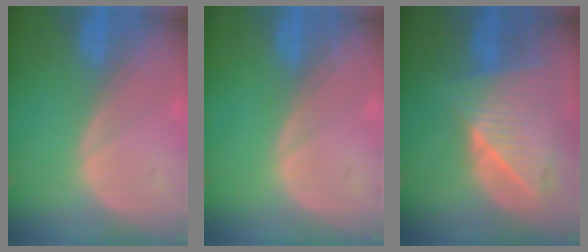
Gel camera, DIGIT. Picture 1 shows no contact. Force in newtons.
{"total": 0.0}
{"total": 9.2, "press": 8.3, "slide": 4.0}